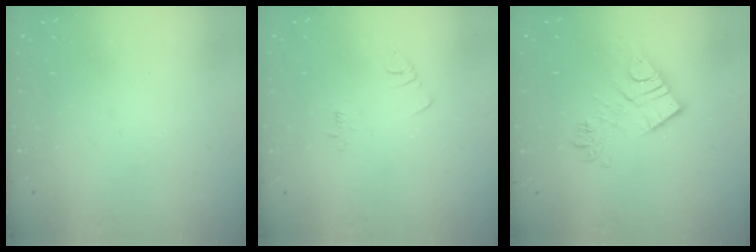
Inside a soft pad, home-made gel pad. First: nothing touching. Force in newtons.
{"total": 2.1, "press": 2.1, "slide": 0.4}
{"total": 11.3, "press": 11.3, "slide": 0.3}